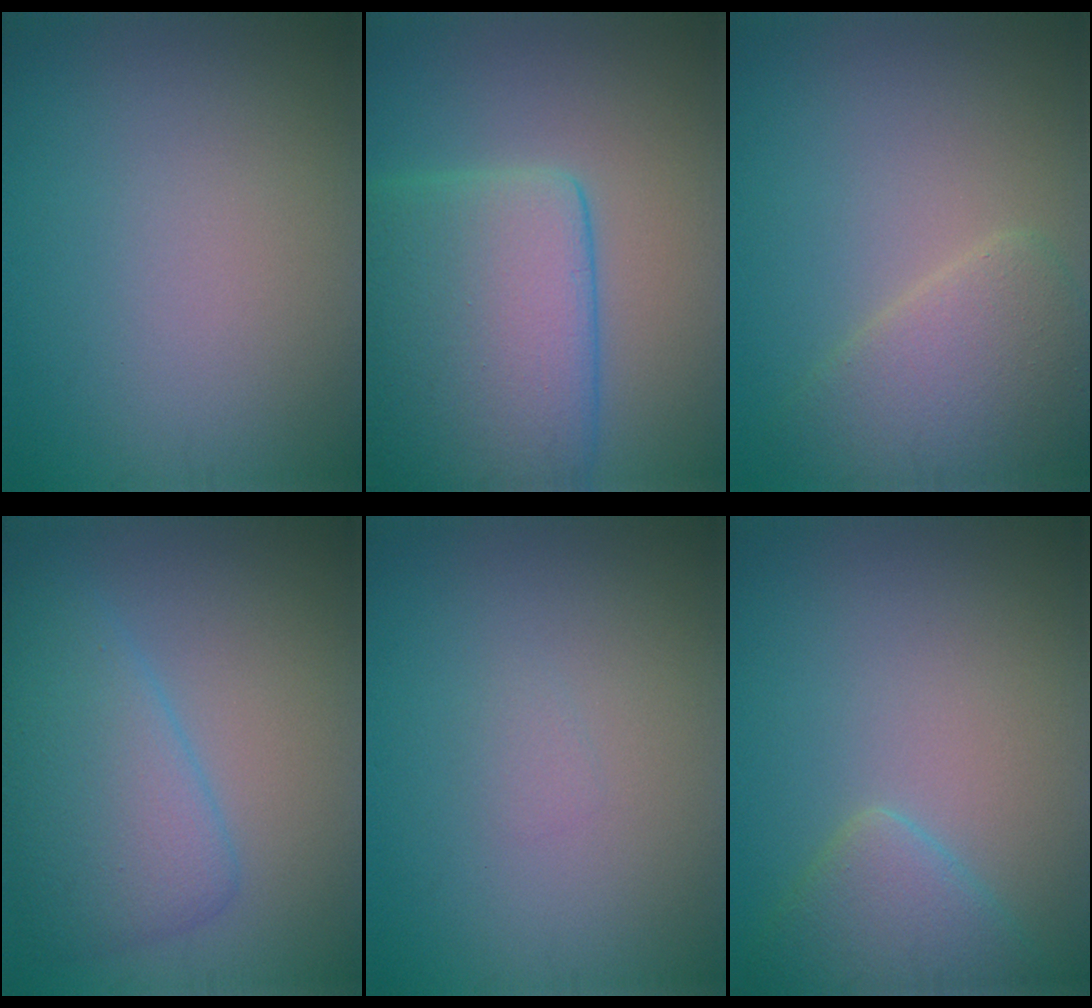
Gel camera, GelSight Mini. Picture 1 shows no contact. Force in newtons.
{"total": 10.4, "press": 10.4, "slide": 0.2}
{"total": 4.2, "press": 4.1, "slide": 0.4}
{"total": 5.5, "press": 5.5, "slide": 0.2}
{"total": 0.6, "press": 0.6, "slide": 0.1}
{"total": 3.3, "press": 3.3, "slide": 0.3}